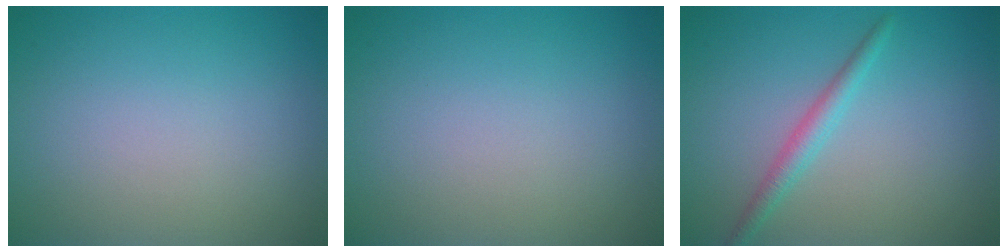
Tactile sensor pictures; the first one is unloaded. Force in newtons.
{"total": 0.0}
{"total": 2.0, "press": 2.0, "slide": 0.0}